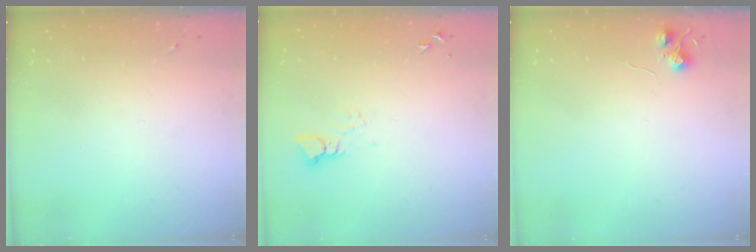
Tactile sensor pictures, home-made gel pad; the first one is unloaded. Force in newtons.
{"total": 3.1, "press": 3.1, "slide": 0.3}
{"total": 5.5, "press": 5.5, "slide": 0.5}